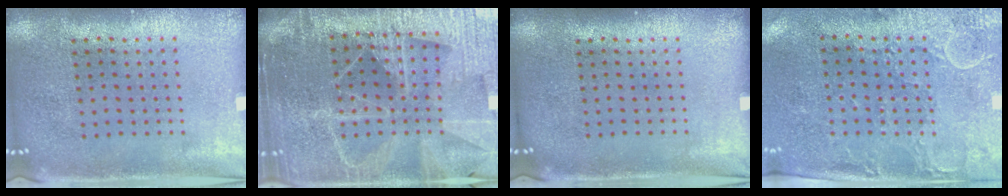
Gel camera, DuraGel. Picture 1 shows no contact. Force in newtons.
{"total": 5.3, "press": 4.8, "slide": 2.3}
{"total": 0.0}
{"total": 3.0, "press": 2.4, "slide": 1.7}